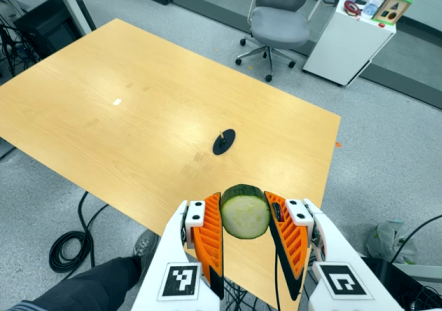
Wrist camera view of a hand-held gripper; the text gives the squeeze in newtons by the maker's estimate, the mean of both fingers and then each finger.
{"total": 13.6, "left": 14.1, "right": 13.1}